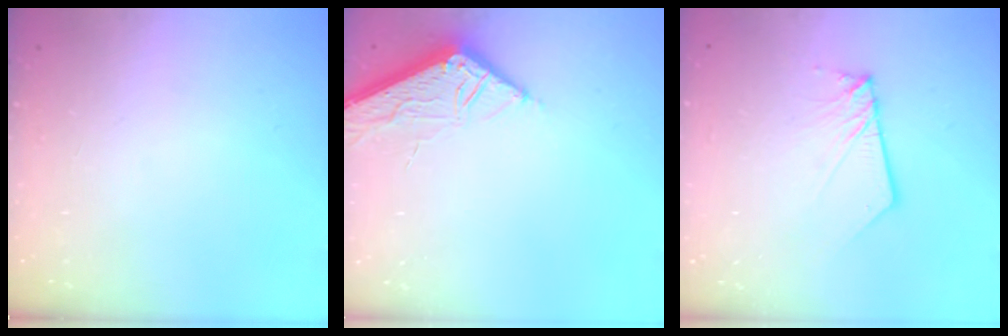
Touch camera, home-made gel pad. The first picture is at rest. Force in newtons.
{"total": 5.9, "press": 5.9, "slide": 0.6}
{"total": 5.5, "press": 5.4, "slide": 0.8}